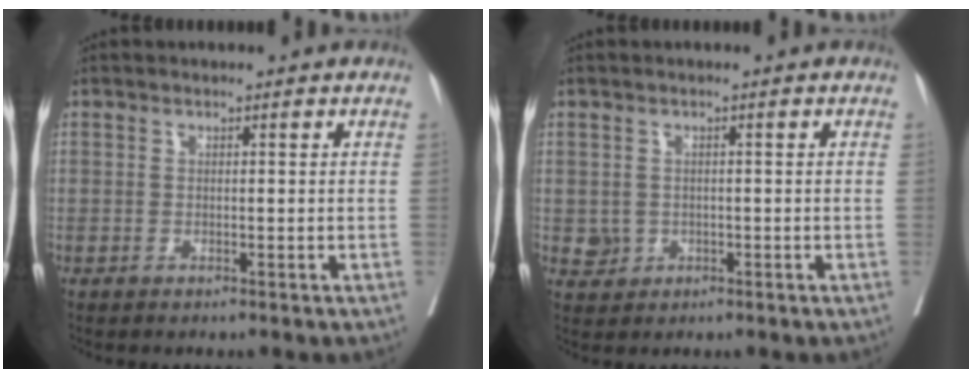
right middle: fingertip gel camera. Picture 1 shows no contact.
{"total": 2.0, "force": [-0.3, 2.0, 0.5], "torque": [-0.003, 0.004, 0.001]}